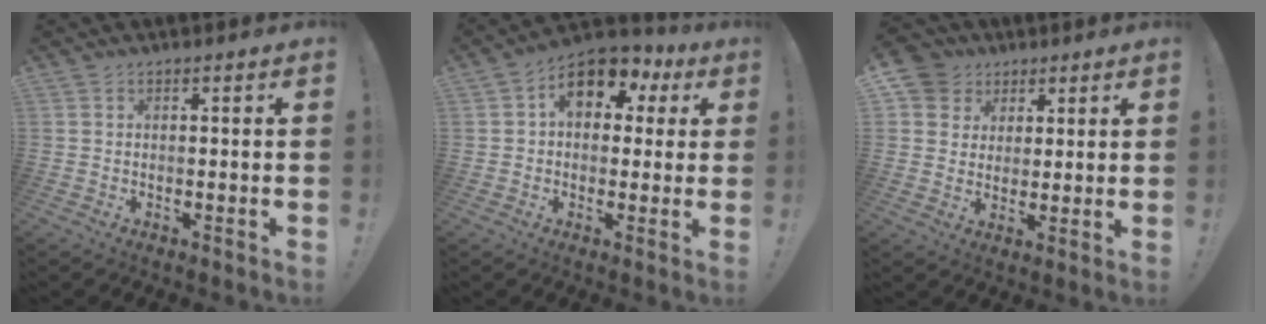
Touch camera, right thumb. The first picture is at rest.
{"total": 11.4, "force": [4.3, 7.6, 7.3], "torque": [-0.102, -0.009, 0.081]}
{"total": 8.4, "force": [3.5, 7.4, 1.5], "torque": [-0.025, -0.018, 0.074]}